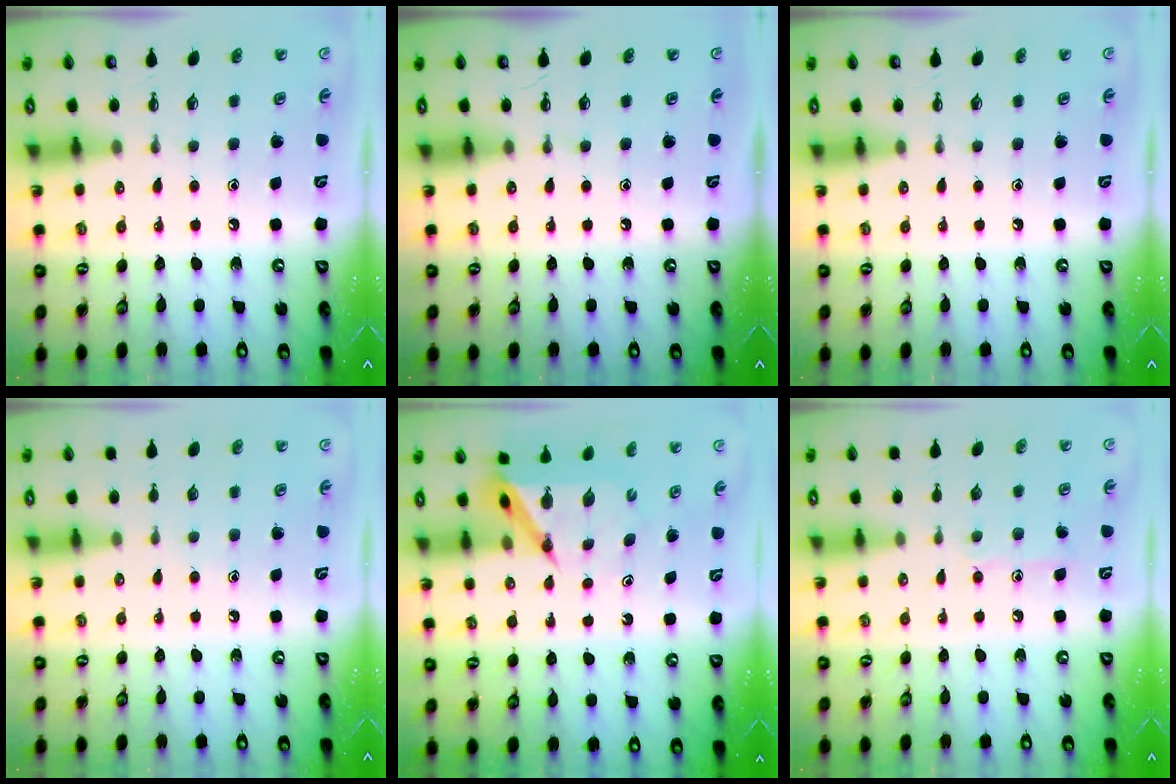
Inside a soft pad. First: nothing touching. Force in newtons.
{"total": 0.0}
{"total": 0.0}
{"total": 3.9, "press": 3.9, "slide": 0.4}
{"total": 6.4, "press": 6.4, "slide": 0.5}
{"total": 6.9, "press": 6.9, "slide": 0.3}